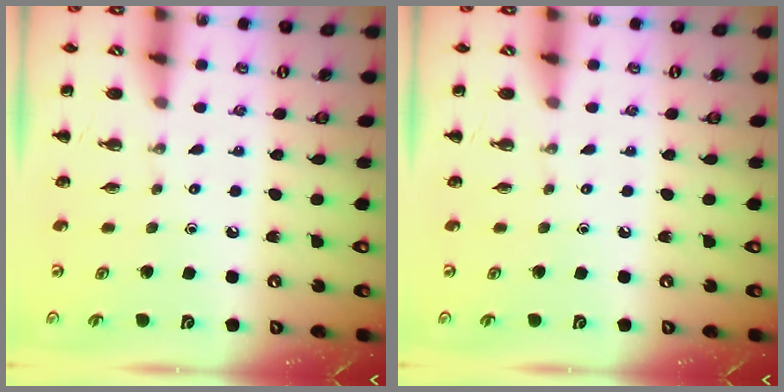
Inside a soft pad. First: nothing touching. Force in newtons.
{"total": 0.0}